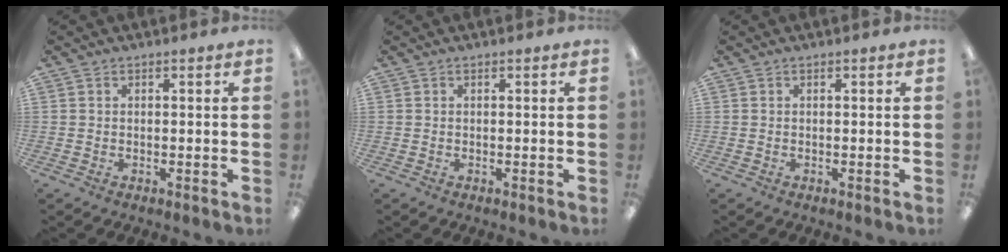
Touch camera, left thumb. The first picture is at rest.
{"total": 0.0}
{"total": 0.0}